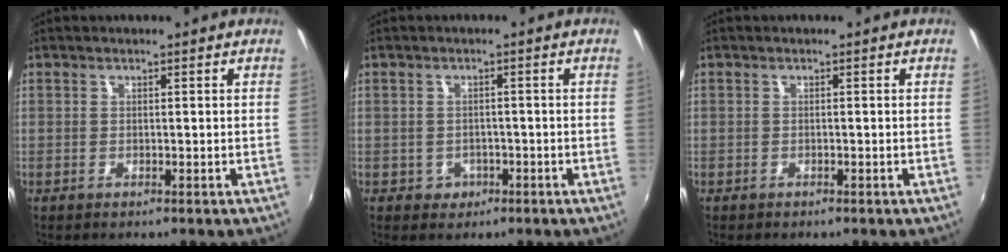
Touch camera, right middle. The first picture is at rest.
{"total": 3.0, "force": [-1.1, 2.7, 0.5], "torque": [-0.017, 0.001, -0.013]}
{"total": 0.7, "force": [-0.5, 0.3, 0.1], "torque": [-0.005, -0.002, -0.008]}